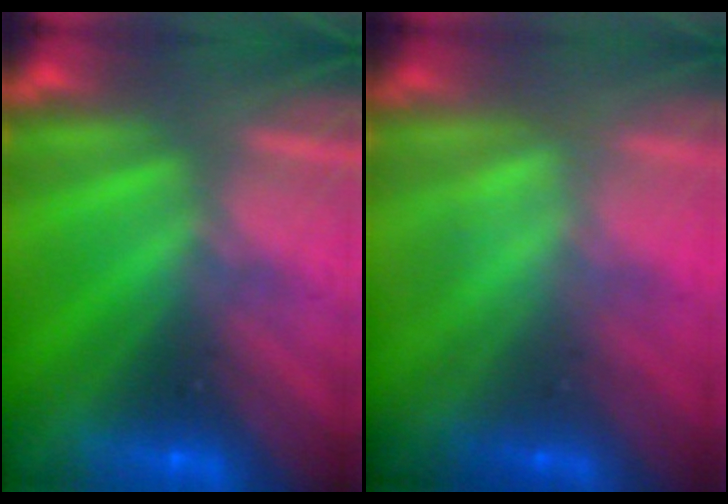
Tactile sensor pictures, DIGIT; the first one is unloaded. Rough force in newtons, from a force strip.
{"total": 1.7}